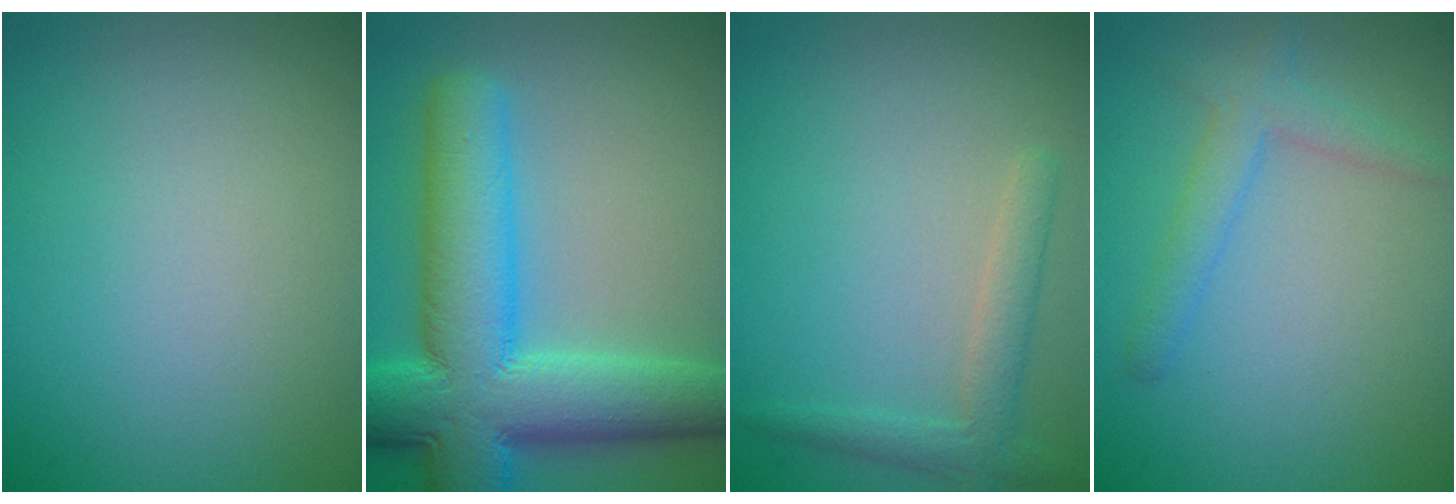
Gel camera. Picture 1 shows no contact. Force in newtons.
{"total": 11.1, "press": 11.1, "slide": 0.4}
{"total": 2.3, "press": 2.2, "slide": 0.2}
{"total": 2.5, "press": 2.5, "slide": 0.1}